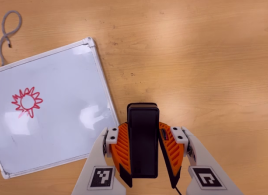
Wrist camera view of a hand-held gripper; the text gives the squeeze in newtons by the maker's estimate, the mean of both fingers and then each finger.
{"total": 6.8, "left": 5.5, "right": 8.0}